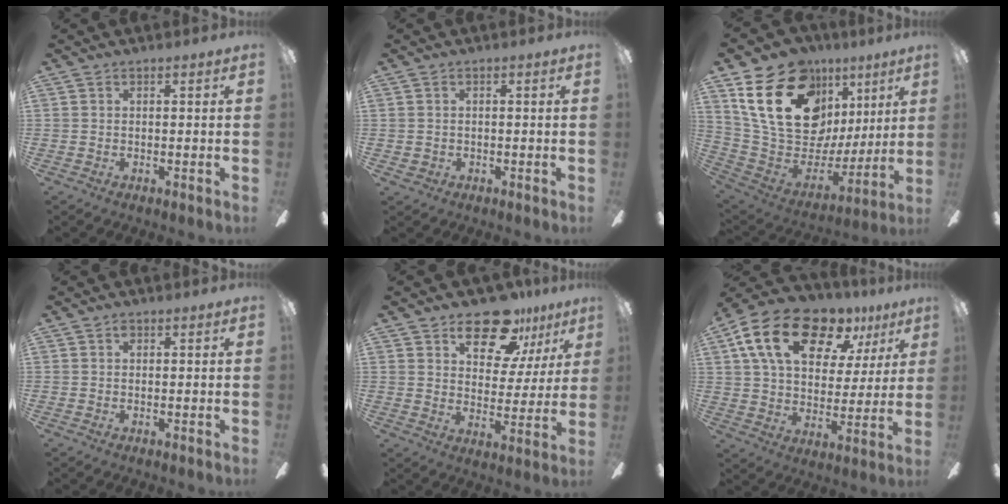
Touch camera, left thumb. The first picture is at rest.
{"total": 1.2, "force": [-0.4, 1.2, 0.2], "torque": [-0.005, 0.005, -0.011]}
{"total": 25.0, "force": [11.5, 16.4, 14.9], "torque": [-0.269, -0.049, 0.227]}
{"total": 0.9, "force": [0.2, 0.6, 0.6], "torque": [-0.012, 0.004, 0.003]}
{"total": 15.9, "force": [11.2, 8.0, 7.9], "torque": [-0.115, -0.064, 0.196]}
{"total": 20.4, "force": [11.5, 11.3, 12.5], "torque": [-0.214, -0.050, 0.203]}